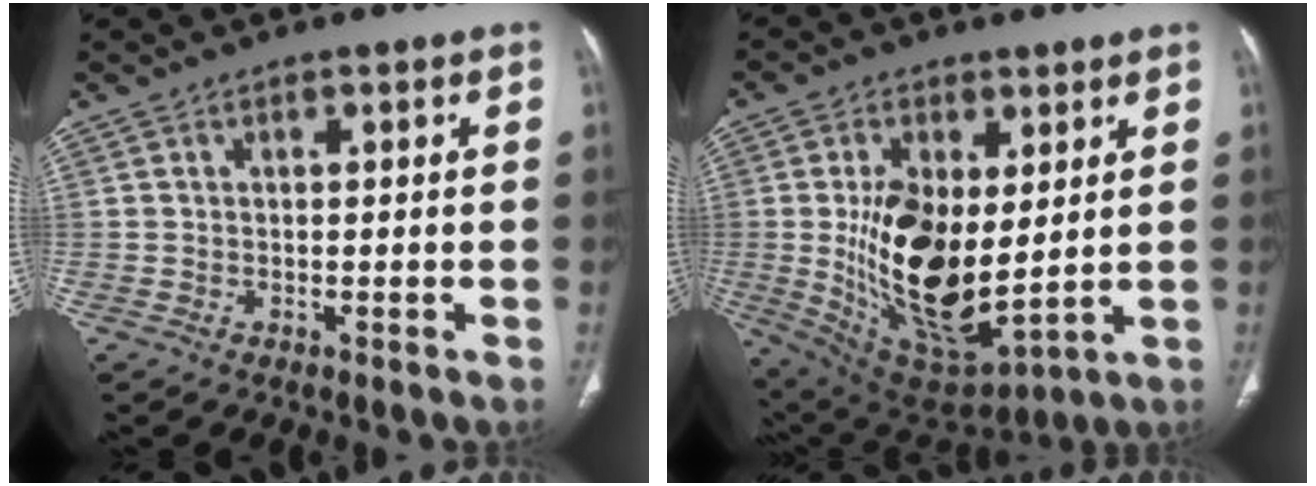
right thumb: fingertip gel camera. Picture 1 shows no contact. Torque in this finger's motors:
{"motor_torque": [1.65, 3.35, 1.70, 0.35, 0.27]}